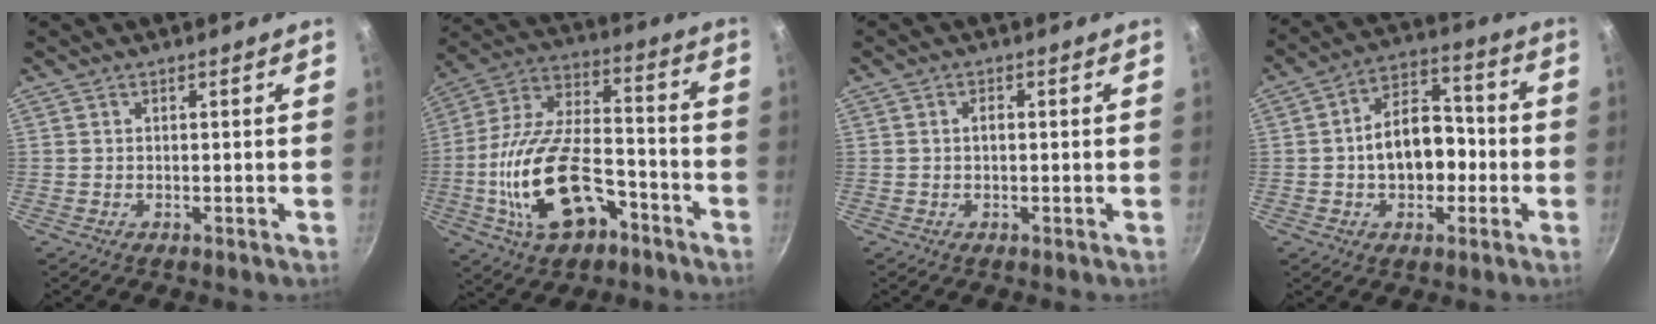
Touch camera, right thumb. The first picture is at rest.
{"total": 20.9, "force": [-7.8, 11.1, 15.9], "torque": [-0.299, 0.051, -0.131]}
{"total": 1.3, "force": [0.0, 0.7, 1.1], "torque": [-0.015, 0.004, -0.002]}
{"total": 12.6, "force": [-1.4, 8.3, 9.4], "torque": [-0.115, 0.039, -0.031]}